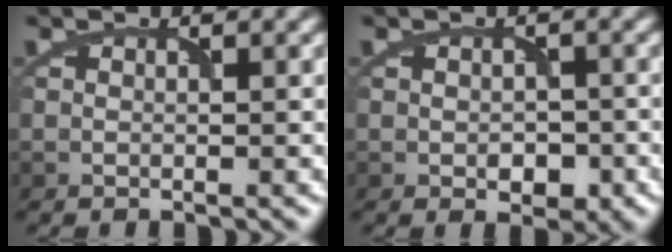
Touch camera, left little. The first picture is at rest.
{"total": 2.3, "force": [-0.6, 1.5, 1.6], "torque": [-0.023, -0.006, -0.007]}